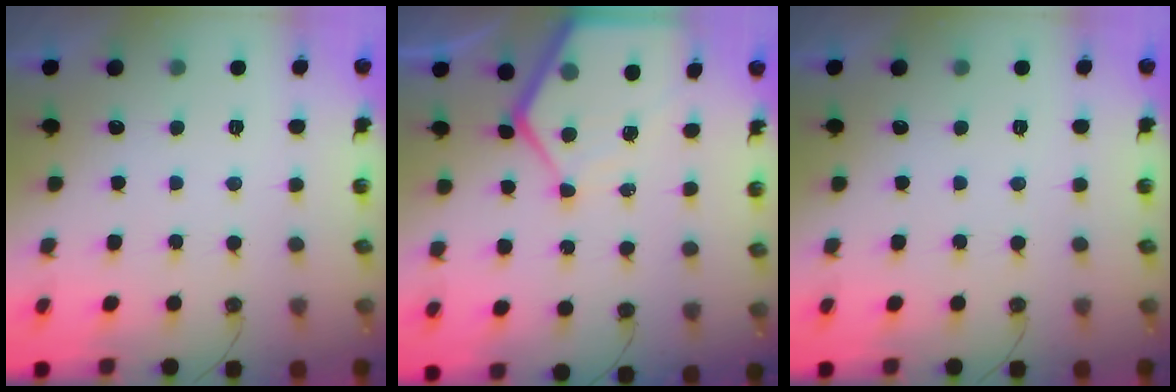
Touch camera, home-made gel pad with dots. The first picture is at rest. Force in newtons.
{"total": 10.4, "press": 10.3, "slide": 1.1}
{"total": 0.0}